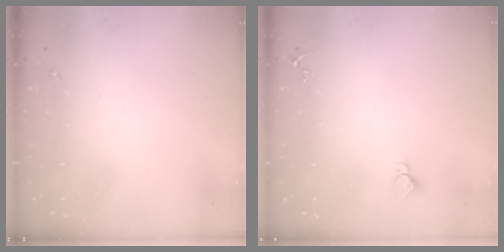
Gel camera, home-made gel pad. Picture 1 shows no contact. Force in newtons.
{"total": 2.9, "press": 2.9, "slide": 0.1}